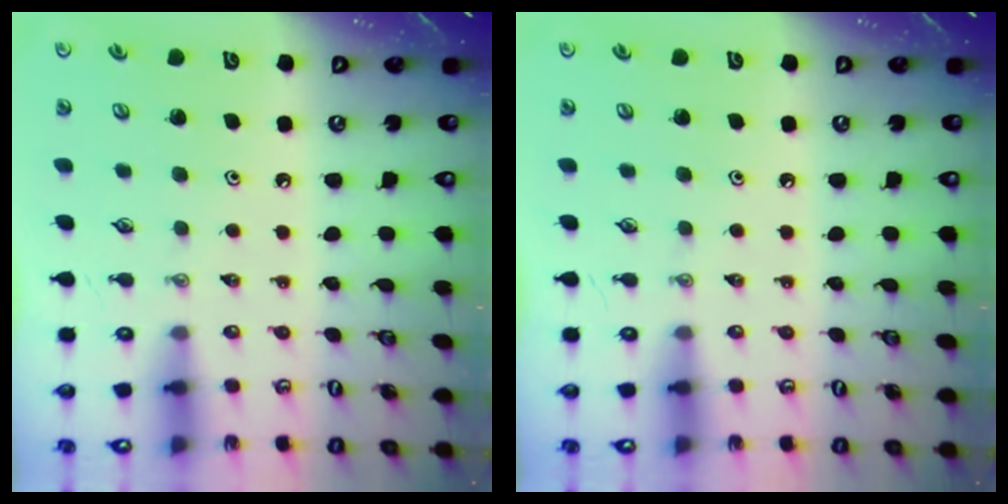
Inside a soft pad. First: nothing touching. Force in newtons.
{"total": 0.0}